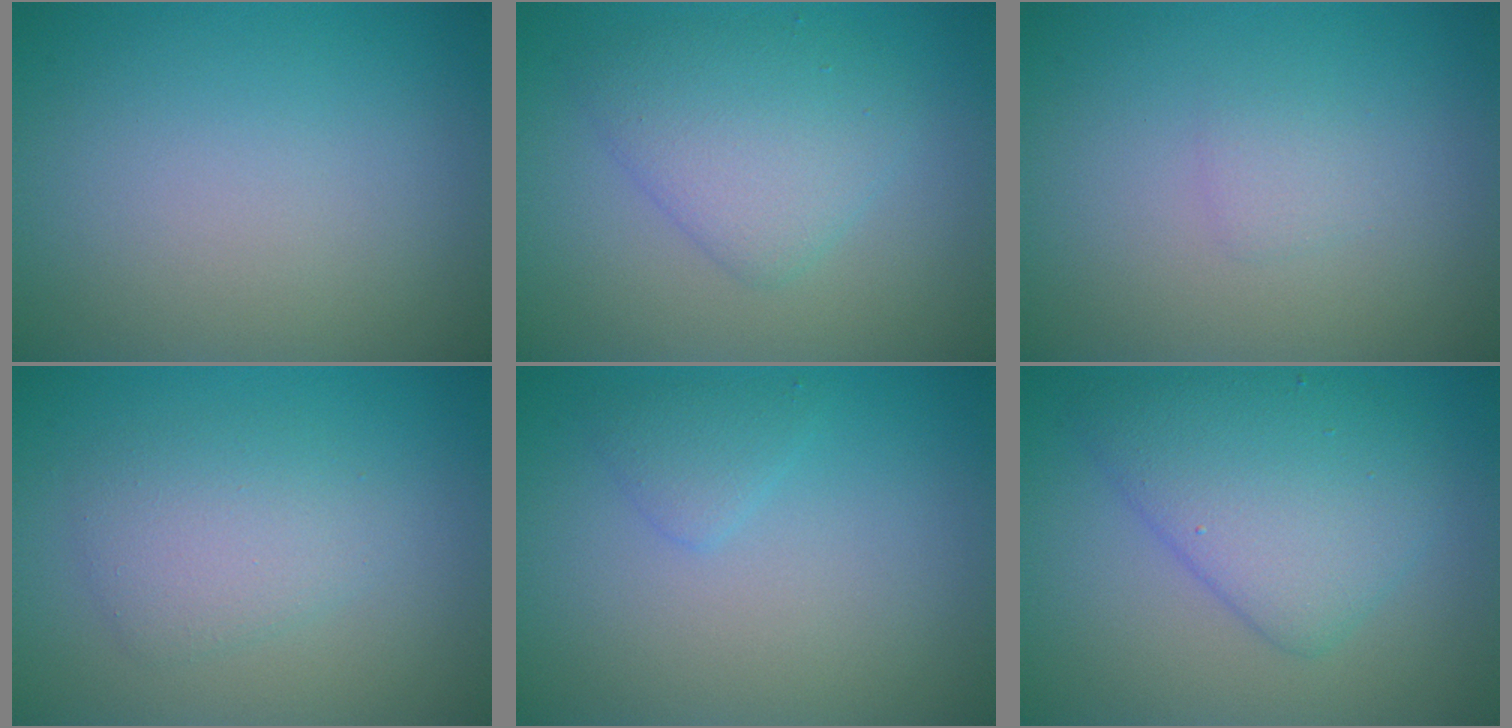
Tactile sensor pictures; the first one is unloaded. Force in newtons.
{"total": 3.8, "press": 3.7, "slide": 0.3}
{"total": 0.9, "press": 0.9, "slide": 0.0}
{"total": 2.8, "press": 2.8, "slide": 0.2}
{"total": 1.3, "press": 1.3, "slide": 0.1}
{"total": 5.4, "press": 5.4, "slide": 0.1}